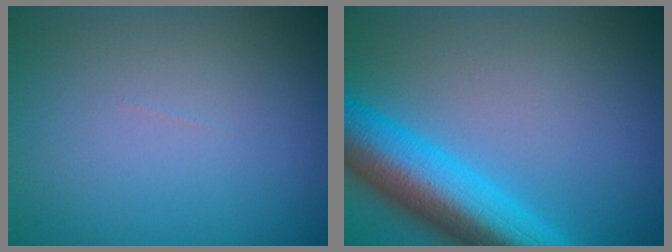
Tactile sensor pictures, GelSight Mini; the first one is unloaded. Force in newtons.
{"total": 9.4, "press": 9.4, "slide": 0.4}